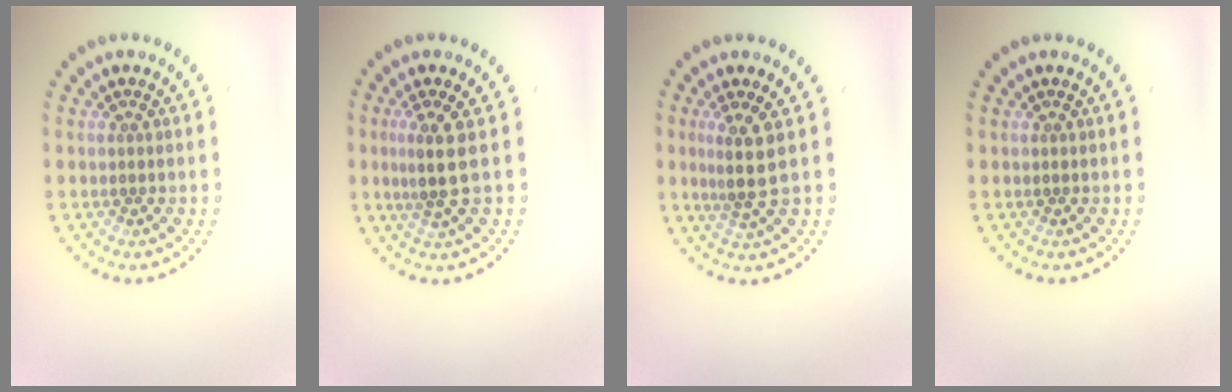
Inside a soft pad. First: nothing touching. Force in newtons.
{"total": 2.4, "press": 1.7, "slide": 1.7}
{"total": 2.9, "press": 2.0, "slide": 2.0}
{"total": 0.0}